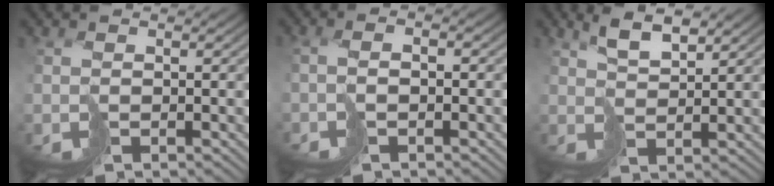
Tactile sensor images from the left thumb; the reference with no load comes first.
{"total": 2.7, "force": [-1.1, 0.9, 2.3], "torque": [-0.050, 0.005, -0.025]}
{"total": 4.2, "force": [2.9, 1.2, 2.8], "torque": [-0.066, 0.004, 0.058]}